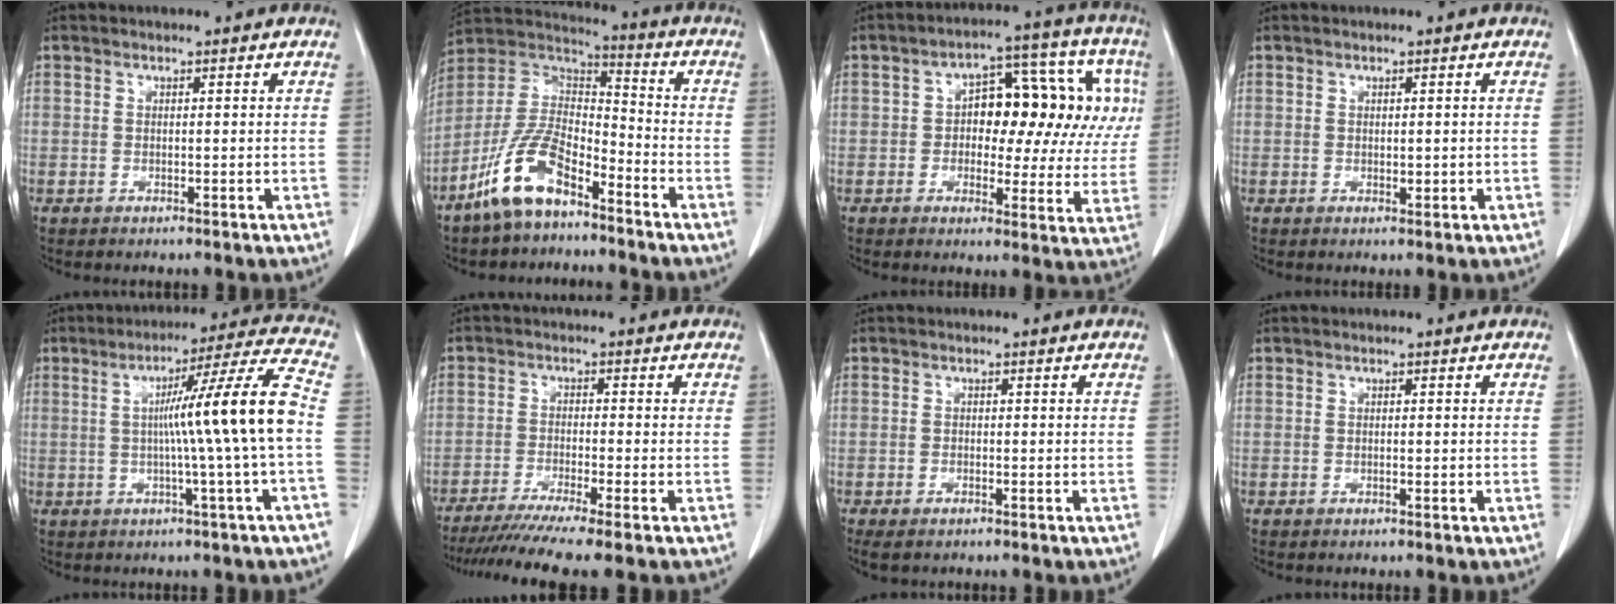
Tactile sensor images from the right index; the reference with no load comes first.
{"total": 12.3, "force": [-8.1, 4.7, 8.0], "torque": [-0.175, 0.010, -0.160]}
{"total": 14.9, "force": [2.3, 7.4, 12.7], "torque": [-0.147, 0.050, 0.030]}
{"total": 1.1, "force": [0.0, 0.6, 0.9], "torque": [-0.014, -0.003, 0.003]}
{"total": 12.8, "force": [-0.5, -2.4, 12.5], "torque": [-0.185, 0.008, -0.006]}
{"total": 9.3, "force": [-7.6, -1.5, 5.1], "torque": [-0.070, -0.027, -0.121]}
{"total": 2.2, "force": [-1.6, 0.8, 1.2], "torque": [-0.022, -0.005, -0.021]}
{"total": 0.0}